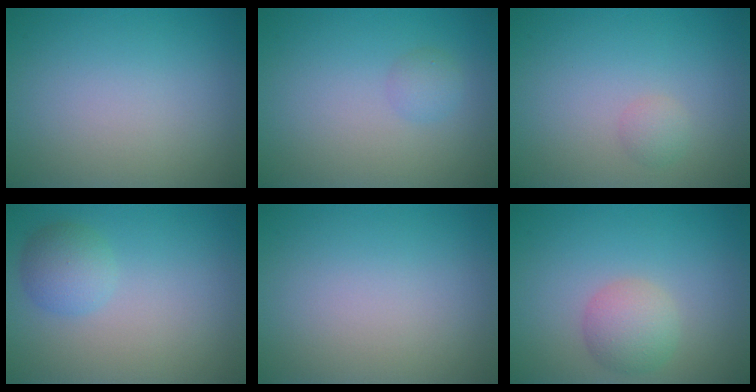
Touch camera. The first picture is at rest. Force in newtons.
{"total": 1.2, "press": 1.2, "slide": 0.0}
{"total": 1.1, "press": 1.1, "slide": 0.0}
{"total": 2.5, "press": 2.5, "slide": 0.2}
{"total": 0.0}
{"total": 2.9, "press": 2.9, "slide": 0.1}